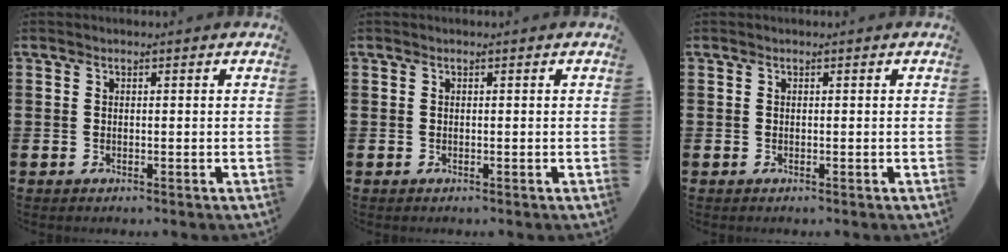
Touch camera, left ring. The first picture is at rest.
{"total": 0.0}
{"total": 0.0}